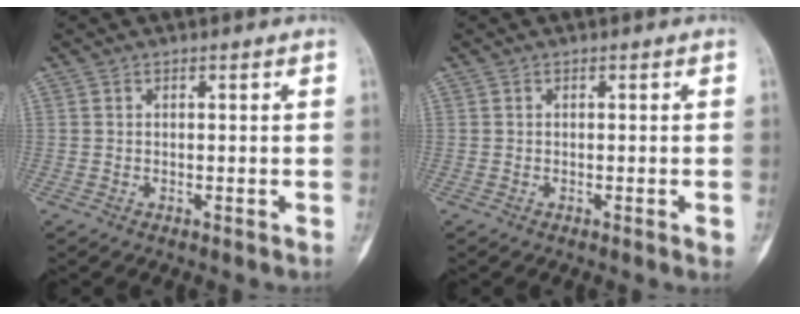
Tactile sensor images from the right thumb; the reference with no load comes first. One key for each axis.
{"total": 1.2, "fx": -0.4, "fy": 0.1, "fz": 1.1, "tx": -0.013, "ty": -0.003, "tz": -0.004}